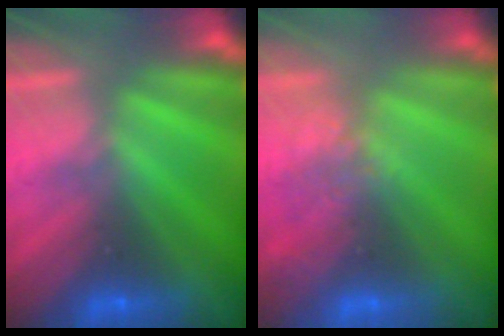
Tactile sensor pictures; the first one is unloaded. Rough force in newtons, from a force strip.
{"total": 2.9}